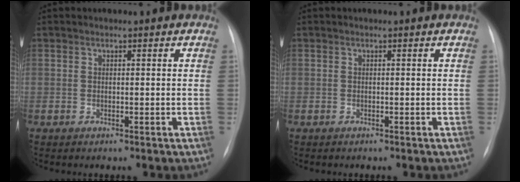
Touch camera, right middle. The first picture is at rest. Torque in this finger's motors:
{"motor_torque": [-0.16, 0.03, -0.14, -0.02]}